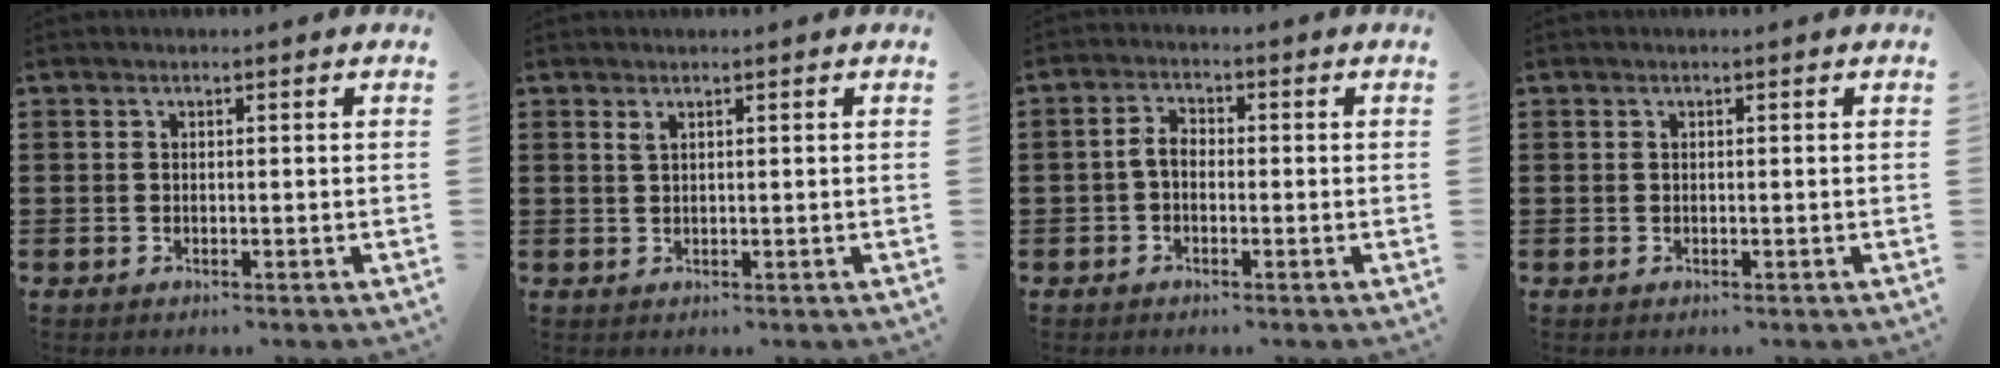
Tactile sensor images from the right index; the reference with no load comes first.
{"total": 0.9, "force": [0.5, 0.3, 0.6], "torque": [-0.014, 0.004, 0.009]}
{"total": 2.9, "force": [-0.7, 1.7, 2.2], "torque": [-0.059, 0.000, -0.020]}
{"total": 0.0}